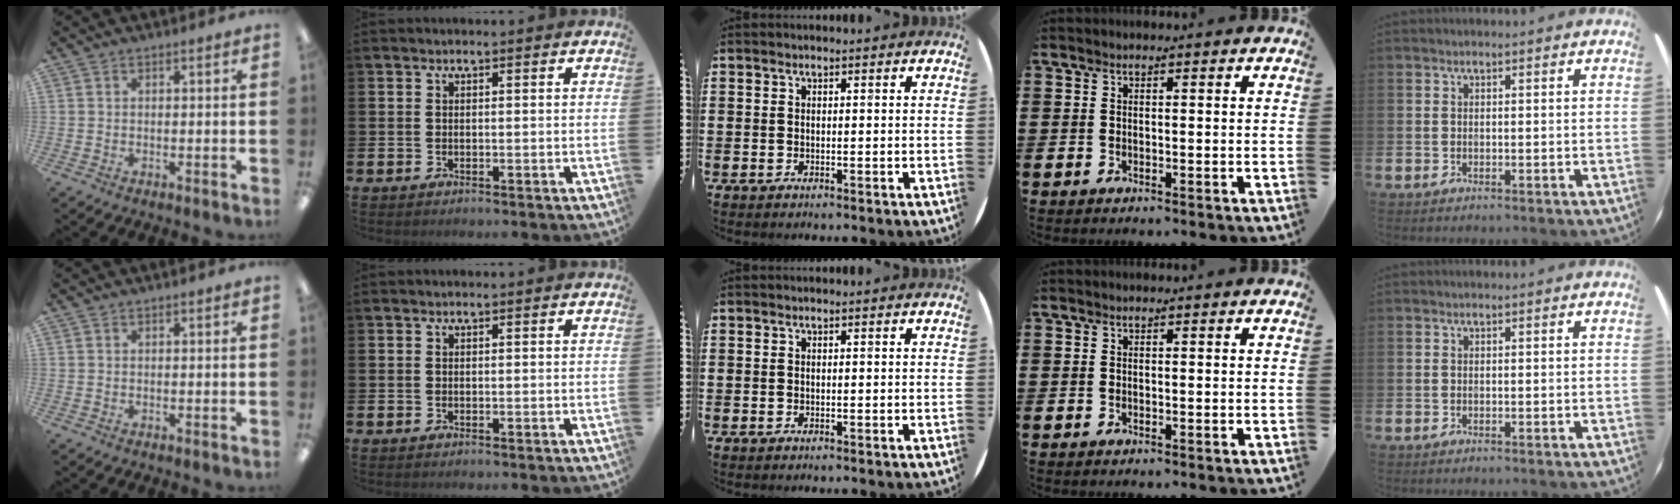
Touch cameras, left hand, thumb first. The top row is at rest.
{}